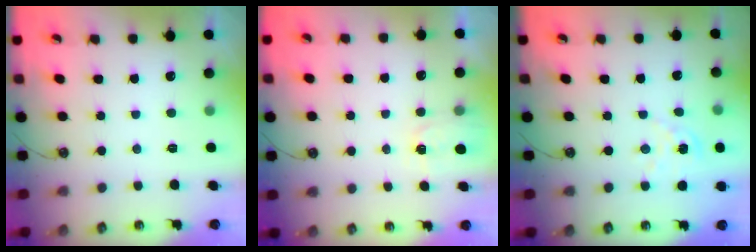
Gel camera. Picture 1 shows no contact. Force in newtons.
{"total": 2.0, "press": 2.0, "slide": 0.3}
{"total": 2.9, "press": 2.9, "slide": 0.3}